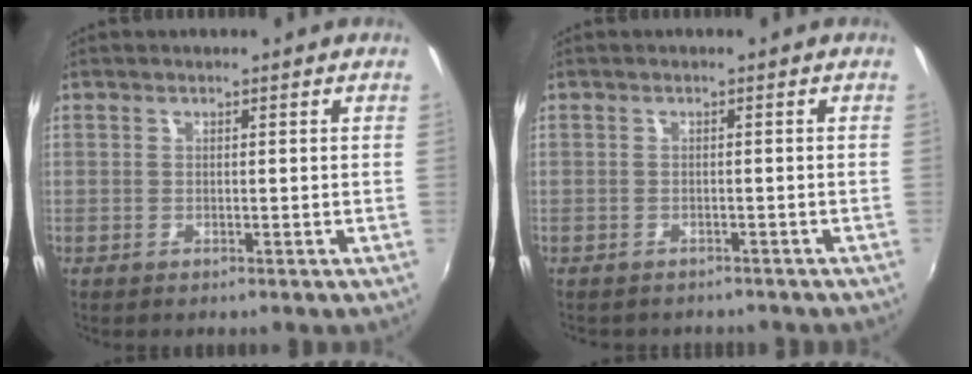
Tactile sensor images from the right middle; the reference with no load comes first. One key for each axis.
{"total": 3.3, "fx": -2.9, "fy": 1.4, "fz": 0.9, "tx": -0.022, "ty": -0.014, "tz": -0.038}